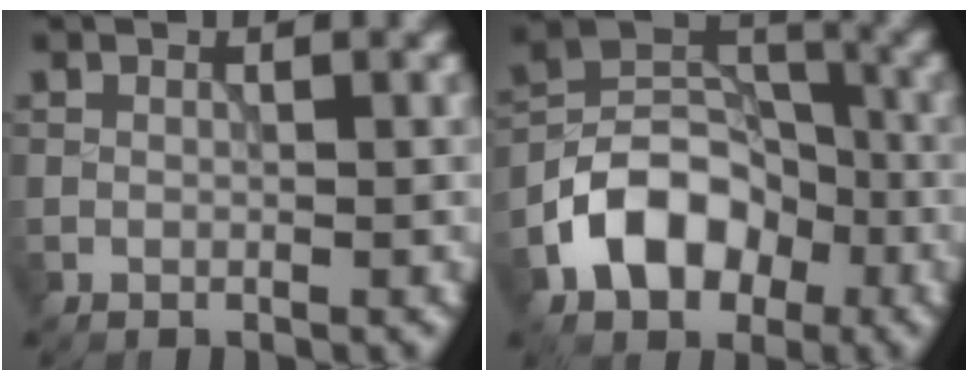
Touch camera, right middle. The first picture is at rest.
{"total": 7.6, "force": [-3.6, 5.3, 4.0], "torque": [-0.065, 0.001, -0.073]}